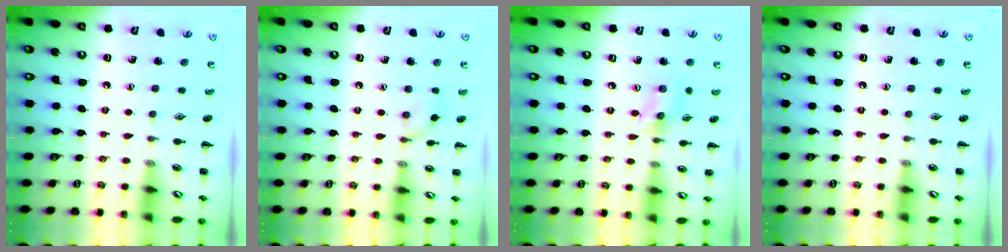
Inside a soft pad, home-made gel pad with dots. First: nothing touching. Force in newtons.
{"total": 6.6, "press": 6.4, "slide": 1.8}
{"total": 2.9, "press": 2.9, "slide": 0.7}
{"total": 0.0}